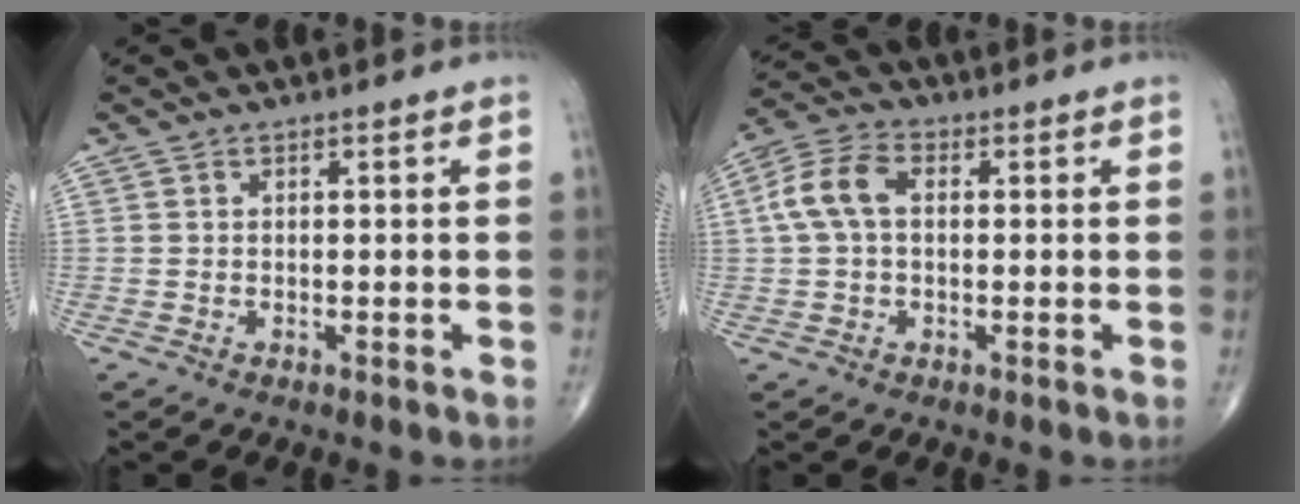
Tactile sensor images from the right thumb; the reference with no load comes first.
{"total": 7.5, "force": [0.9, 4.6, 5.8], "torque": [-0.126, 0.026, 0.013]}